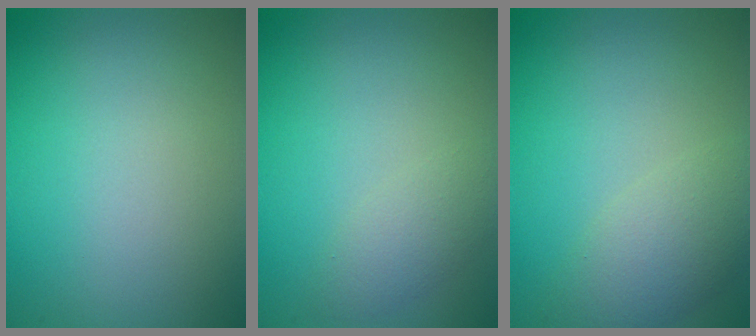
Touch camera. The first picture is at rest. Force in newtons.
{"total": 2.0, "press": 2.0, "slide": 0.2}
{"total": 3.7, "press": 3.7, "slide": 0.3}